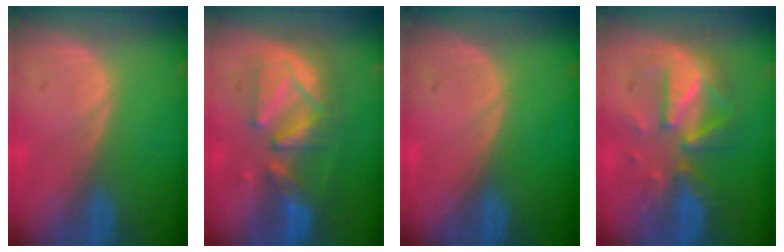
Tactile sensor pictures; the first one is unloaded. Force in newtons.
{"total": 8.9, "press": 8.8, "slide": 1.0}
{"total": 0.0}
{"total": 8.0, "press": 8.0, "slide": 0.6}